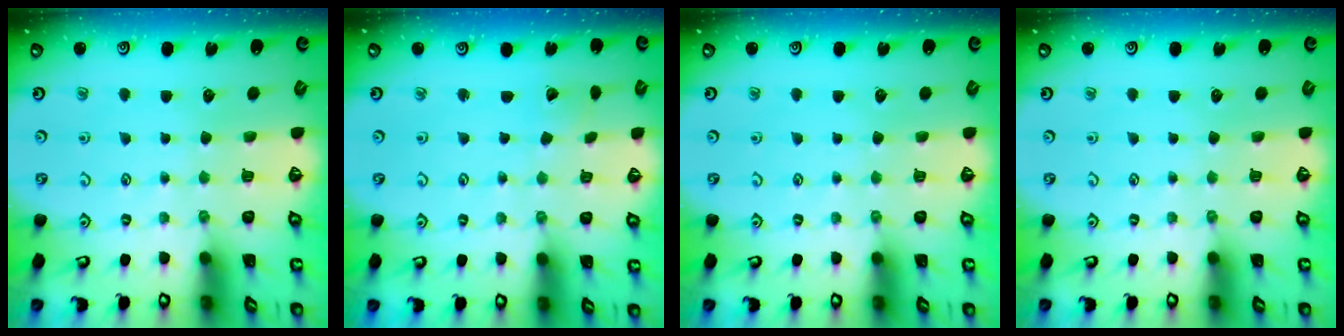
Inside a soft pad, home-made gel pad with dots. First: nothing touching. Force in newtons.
{"total": 1.4, "press": 1.4, "slide": 0.2}
{"total": 0.0}
{"total": 0.0}